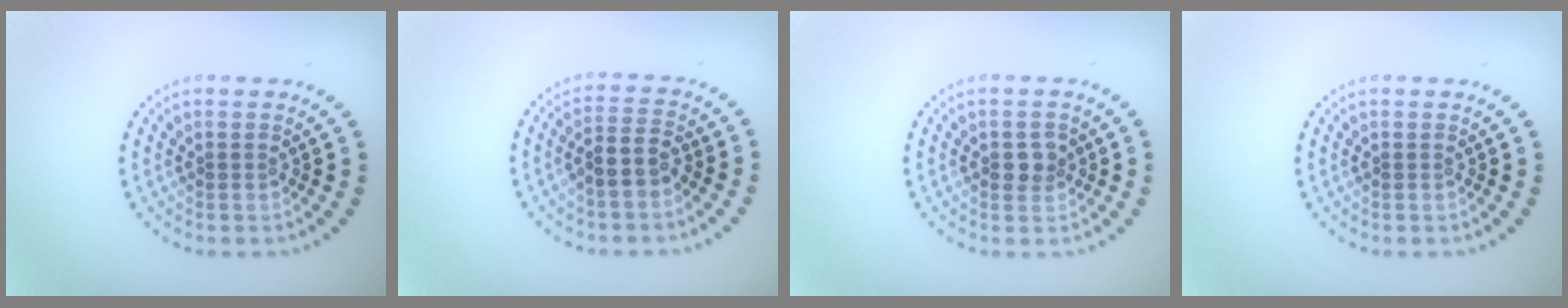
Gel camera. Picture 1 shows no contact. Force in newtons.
{"total": 2.6, "press": 2.3, "slide": 1.2}
{"total": 1.7, "press": 1.6, "slide": 0.3}
{"total": 0.0}